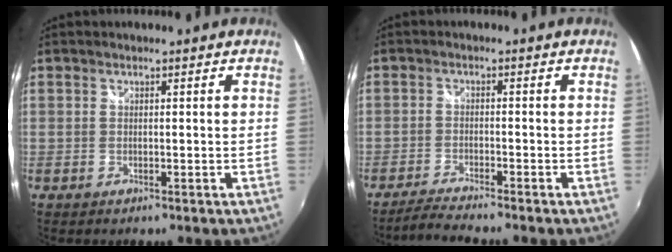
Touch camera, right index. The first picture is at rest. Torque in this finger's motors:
{"motor_torque": [-0.07, 0.04, -0.20, -0.02]}